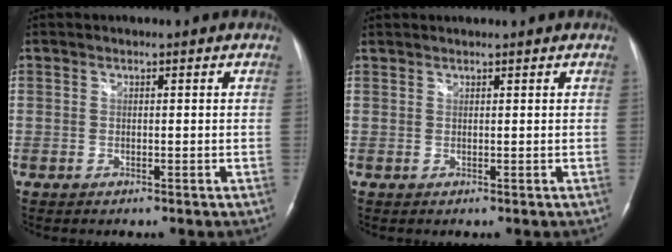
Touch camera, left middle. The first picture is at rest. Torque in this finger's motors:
{"motor_torque": [-0.13, -0.11, -0.11, -0.01]}